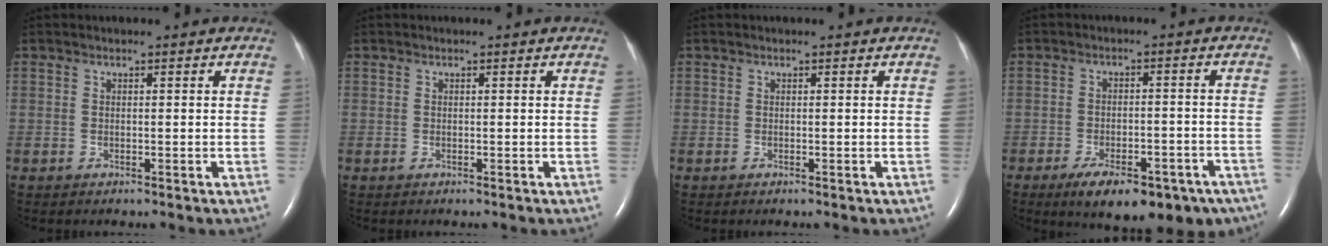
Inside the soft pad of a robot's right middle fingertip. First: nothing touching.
{"total": 0.0}
{"total": 0.0}
{"total": 15.1, "force": [-10.6, 6.3, 8.7], "torque": [-0.102, 0.007, -0.142]}